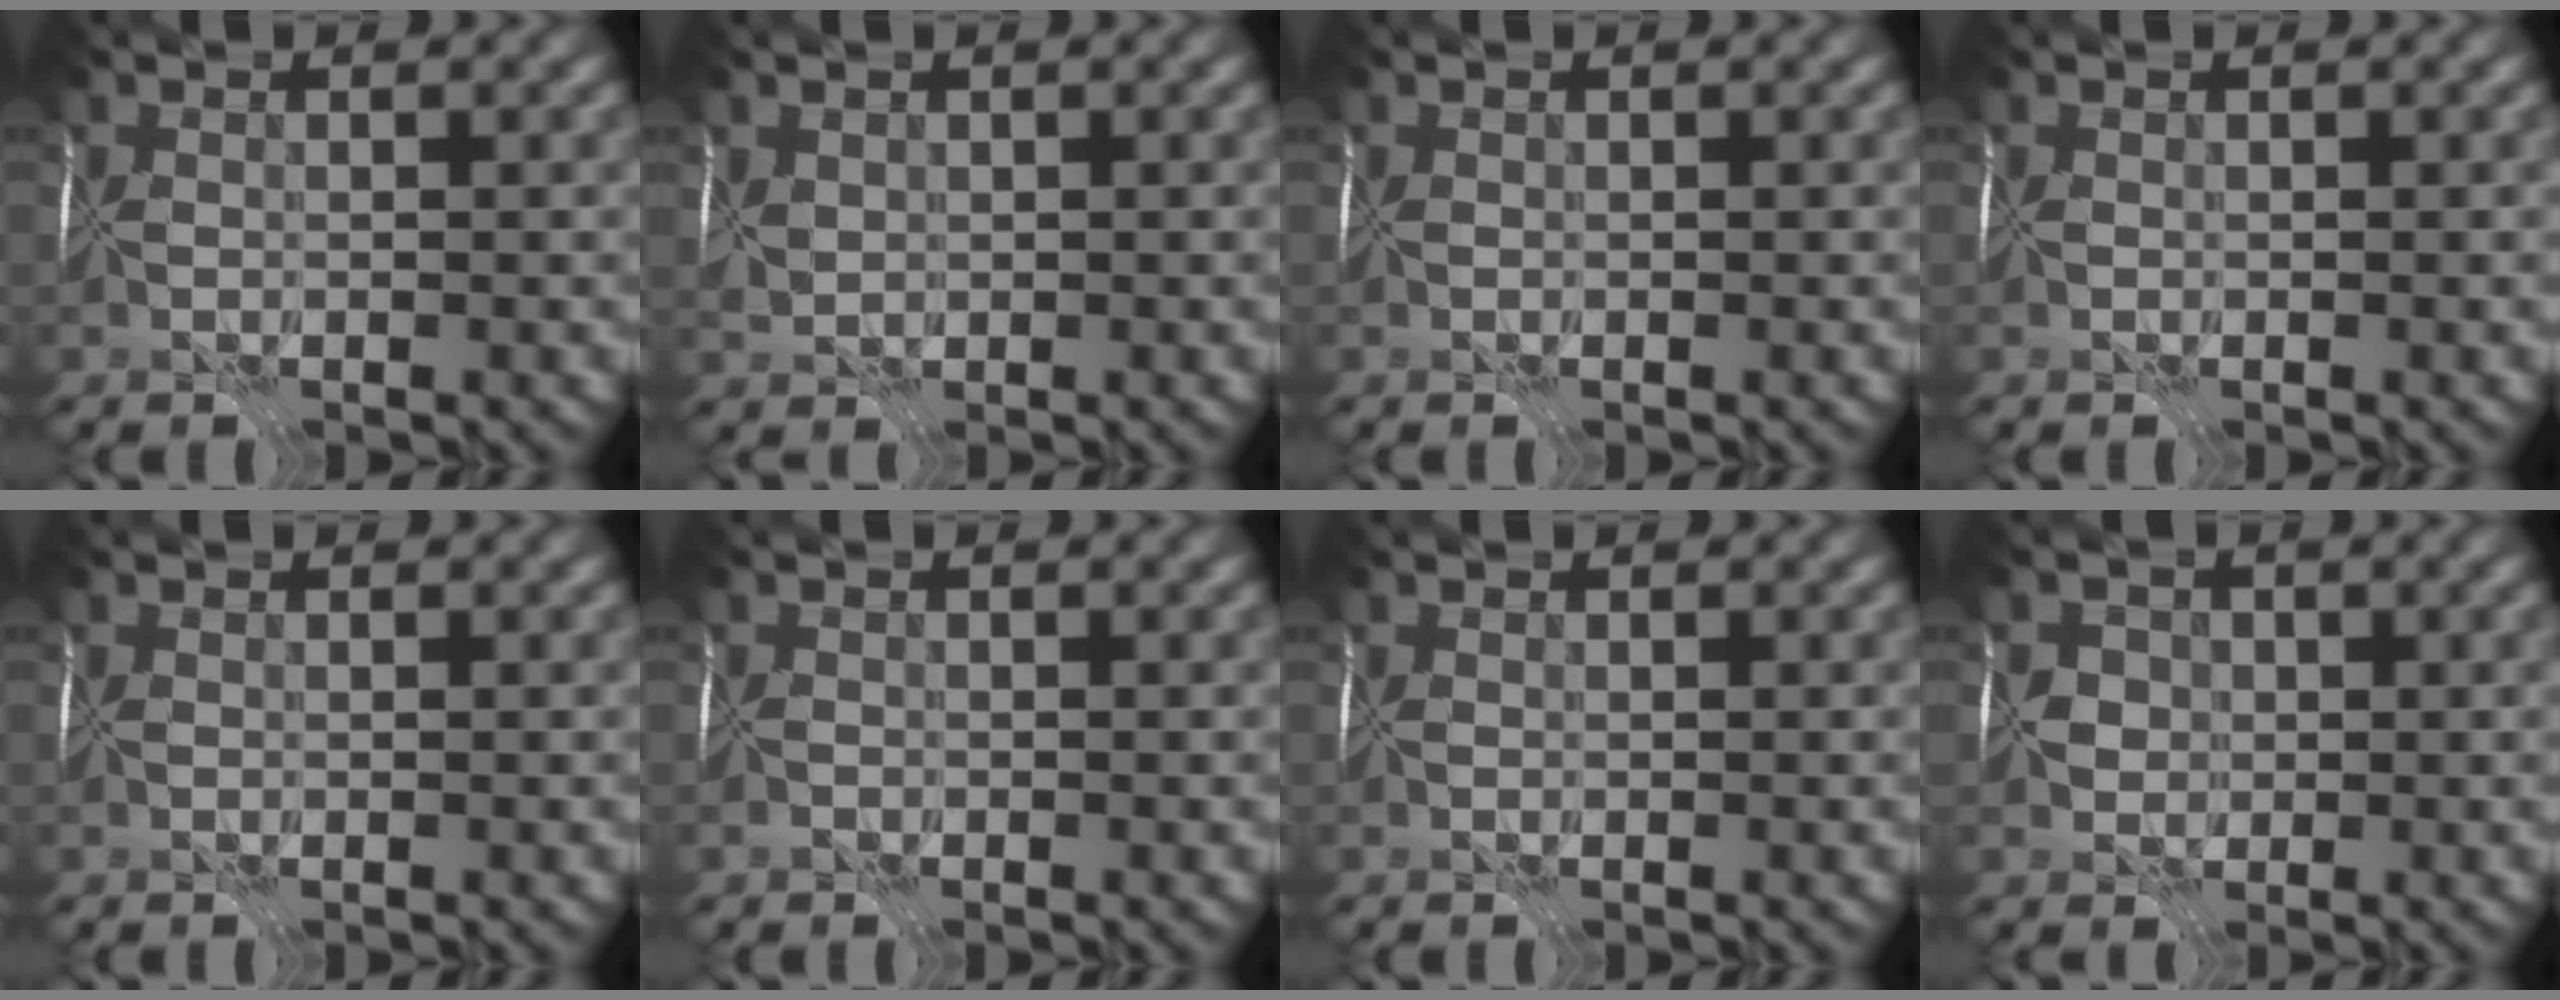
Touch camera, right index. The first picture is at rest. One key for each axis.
{"total": 0.6, "fx": 0.6, "fy": 0.3, "fz": 0.1, "tx": 0.000, "ty": -0.001, "tz": 0.016}
{"total": 0.0}
{"total": 0.0}
{"total": 0.7, "fx": 0.0, "fy": -0.5, "fz": -0.4, "tx": 0.010, "ty": -0.001, "tz": 0.002}
{"total": 1.3, "fx": -1.0, "fy": 0.7, "fz": 0.2, "tx": 0.001, "ty": -0.004, "tz": -0.017}
{"total": 1.5, "fx": -0.2, "fy": -1.1, "fz": -0.9, "tx": 0.022, "ty": -0.001, "tz": 0.001}
{"total": 1.5, "fx": -0.1, "fy": 1.5, "fz": 0.3, "tx": 0.016, "ty": 0.009, "tz": -0.010}